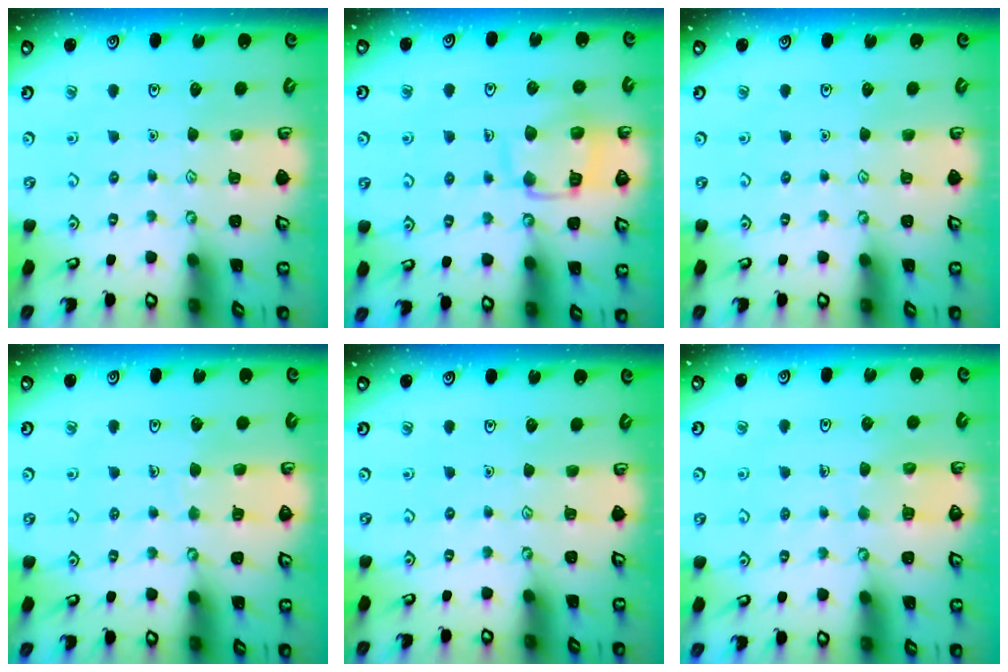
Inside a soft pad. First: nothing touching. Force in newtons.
{"total": 13.0, "press": 13.0, "slide": 1.4}
{"total": 0.0}
{"total": 5.1, "press": 5.1, "slide": 0.4}
{"total": 0.0}
{"total": 5.6, "press": 5.6, "slide": 0.4}